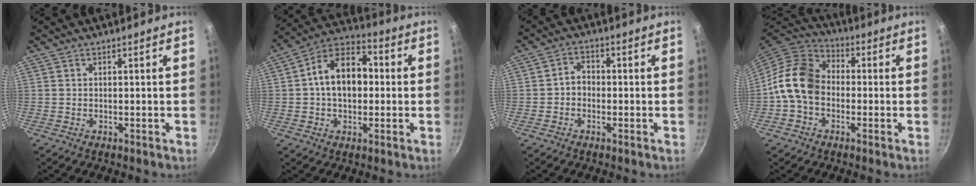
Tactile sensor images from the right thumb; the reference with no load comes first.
{"total": 14.2, "force": [0.8, 9.7, 10.4], "torque": [-0.130, 0.032, -0.006]}
{"total": 3.1, "force": [-0.7, 2.5, 1.6], "torque": [-0.011, 0.014, -0.019]}
{"total": 12.5, "force": [-1.3, 9.7, 7.8], "torque": [-0.113, 0.031, -0.044]}